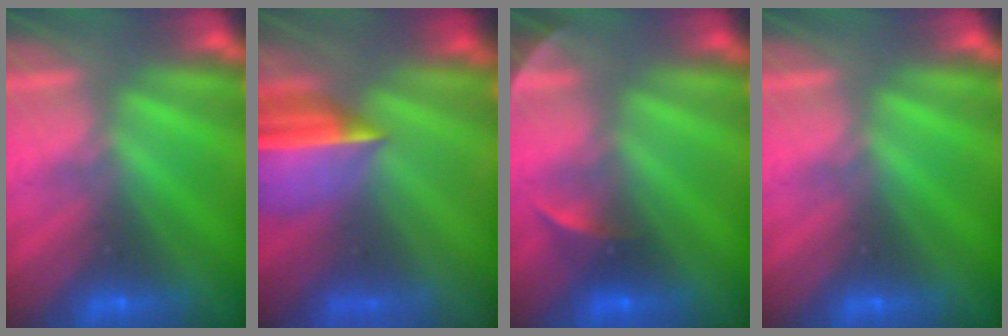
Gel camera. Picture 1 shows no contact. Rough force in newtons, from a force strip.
{"total": 5.5}
{"total": 2.2}
{"total": 0.0}